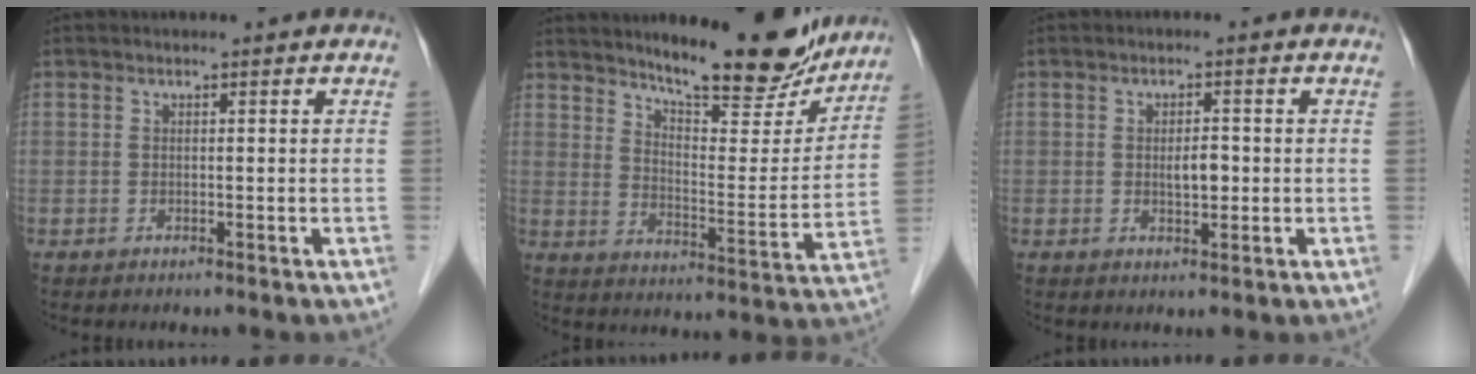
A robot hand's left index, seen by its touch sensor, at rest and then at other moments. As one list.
[{"total": 16.9, "force": [14.4, 3.2, 8.1], "torque": [-0.112, -0.034, 0.203]}, {"total": 2.7, "force": [-0.2, 1.2, 2.4], "torque": [-0.040, 0.001, -0.002]}]